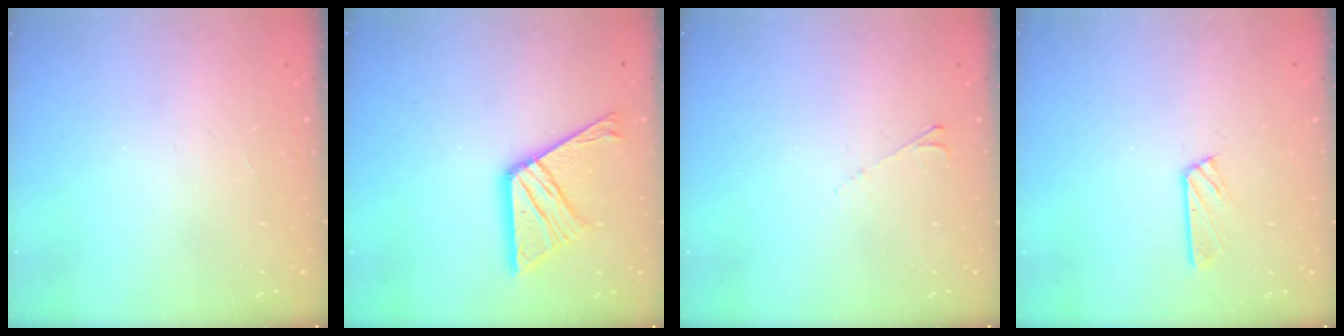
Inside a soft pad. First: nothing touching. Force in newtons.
{"total": 15.3, "press": 15.2, "slide": 1.6}
{"total": 2.6, "press": 2.6, "slide": 0.5}
{"total": 3.4, "press": 3.3, "slide": 0.4}